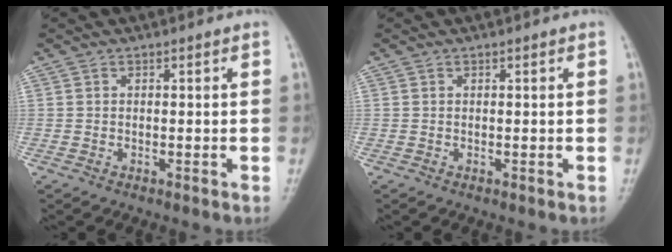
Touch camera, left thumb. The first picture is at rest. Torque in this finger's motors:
{"motor_torque": [0.07, 0.07, 0.06, 0.00, 0.00]}